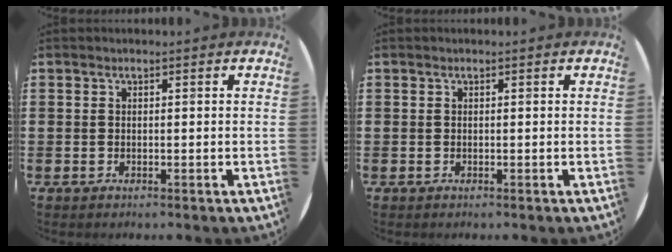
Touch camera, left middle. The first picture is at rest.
{"total": 0.0}